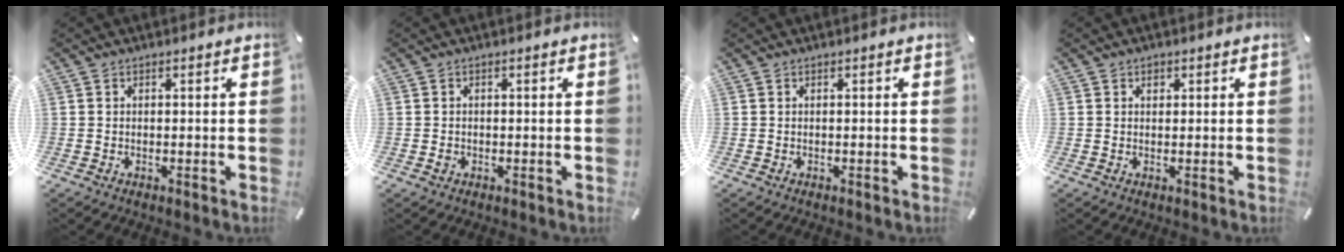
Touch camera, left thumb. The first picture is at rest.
{"total": 0.9, "force": [-0.2, 0.8, 0.4], "torque": [-0.007, 0.003, -0.006]}
{"total": 0.0}
{"total": 1.1, "force": [0.4, 1.0, 0.4], "torque": [0.000, 0.000, 0.006]}